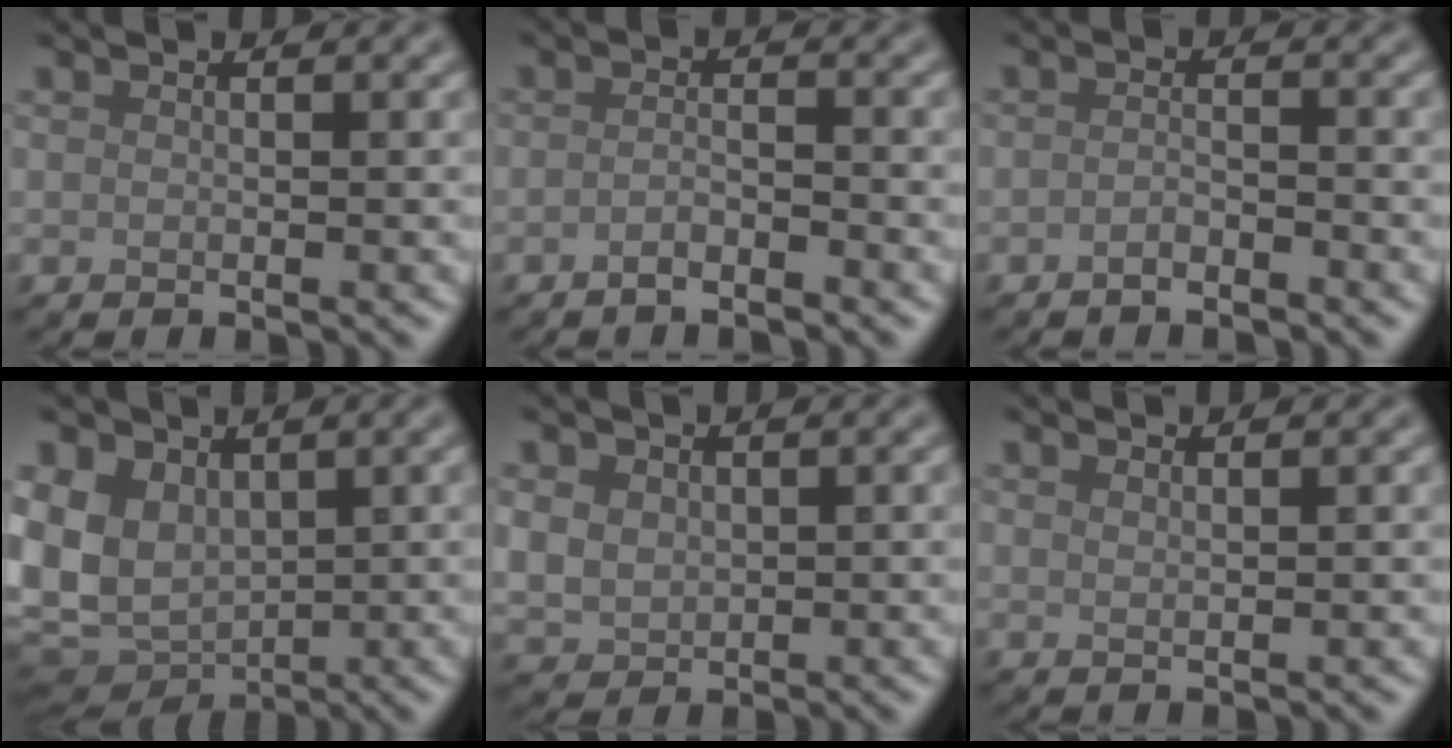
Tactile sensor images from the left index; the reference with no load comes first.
{"total": 1.6, "force": [-1.1, 0.3, 1.1], "torque": [-0.021, 0.002, -0.024]}
{"total": 1.3, "force": [-1.0, 0.3, 0.8], "torque": [-0.017, 0.001, -0.021]}
{"total": 8.1, "force": [0.5, 6.1, 5.3], "torque": [-0.128, -0.012, 0.016]}
{"total": 2.4, "force": [0.7, 2.0, 1.1], "torque": [-0.030, -0.005, 0.018]}
{"total": 0.7, "force": [0.6, 0.2, 0.4], "torque": [-0.003, -0.001, 0.009]}